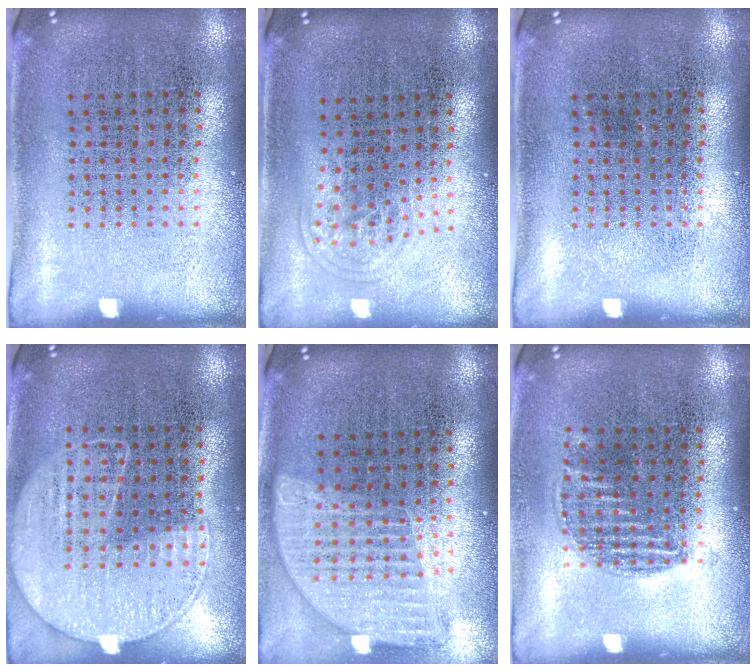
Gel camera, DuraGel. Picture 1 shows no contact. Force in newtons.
{"total": 1.0, "press": 0.6, "slide": 0.8}
{"total": 0.0}
{"total": 1.1, "press": 1.0, "slide": 0.6}
{"total": 1.5, "press": 1.3, "slide": 0.7}
{"total": 0.9, "press": 0.8, "slide": 0.3}